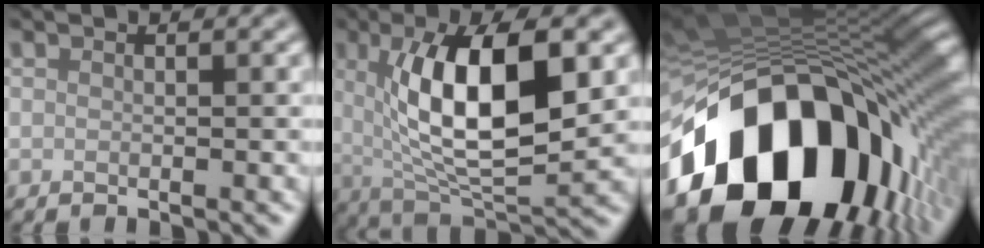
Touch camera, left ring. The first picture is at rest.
{"total": 11.3, "force": [1.9, 4.2, 10.3], "torque": [-0.168, 0.001, 0.034]}
{"total": 18.2, "force": [-6.8, 12.1, 11.8], "torque": [-0.184, -0.042, -0.100]}